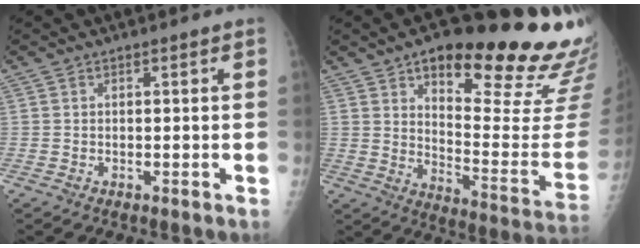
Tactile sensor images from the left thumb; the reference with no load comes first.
{"total": 26.2, "force": [16.8, 7.5, 18.7], "torque": [-0.205, -0.093, 0.235]}